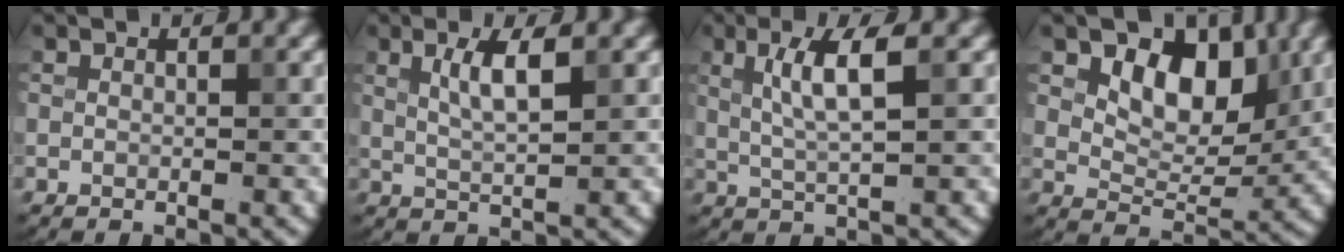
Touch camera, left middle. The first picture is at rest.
{"total": 3.1, "force": [1.2, 0.7, 2.8], "torque": [-0.050, 0.000, 0.022]}
{"total": 4.1, "force": [1.3, 0.6, 3.9], "torque": [-0.077, 0.000, 0.026]}
{"total": 6.1, "force": [2.5, 3.8, 4.1], "torque": [-0.058, -0.008, 0.033]}